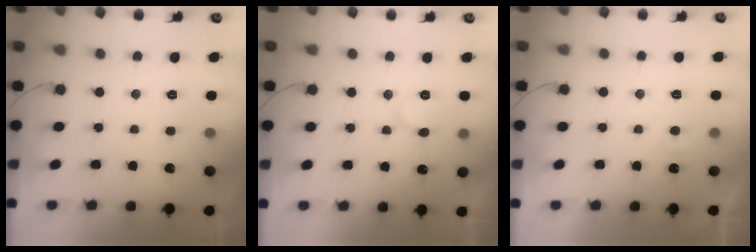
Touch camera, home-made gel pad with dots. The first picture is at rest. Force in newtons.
{"total": 7.8, "press": 7.7, "slide": 1.1}
{"total": 3.5, "press": 3.4, "slide": 0.3}